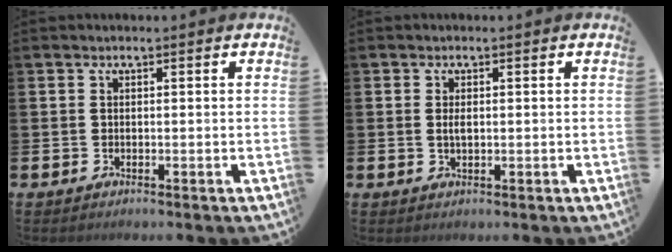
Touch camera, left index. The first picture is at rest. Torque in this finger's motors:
{"motor_torque": [0.39, 0.12, 0.03, 0.03]}